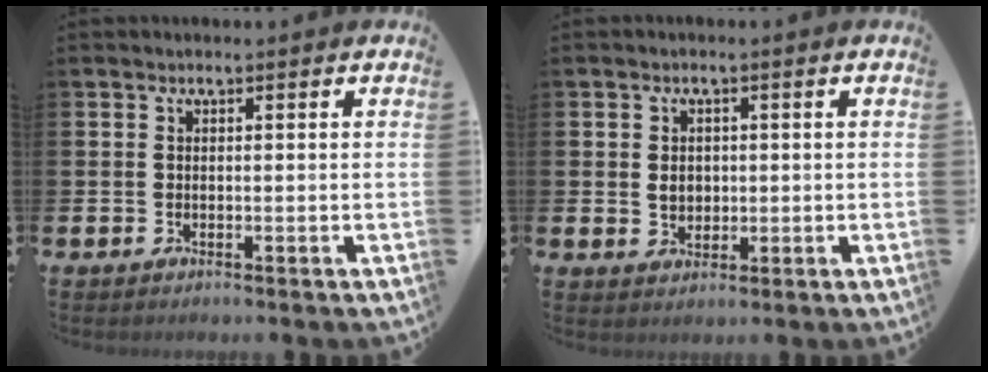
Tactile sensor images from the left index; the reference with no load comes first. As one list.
[{"total": 2.5, "force": [0.4, 2.1, 1.4], "torque": [-0.012, 0.003, 0.001]}]